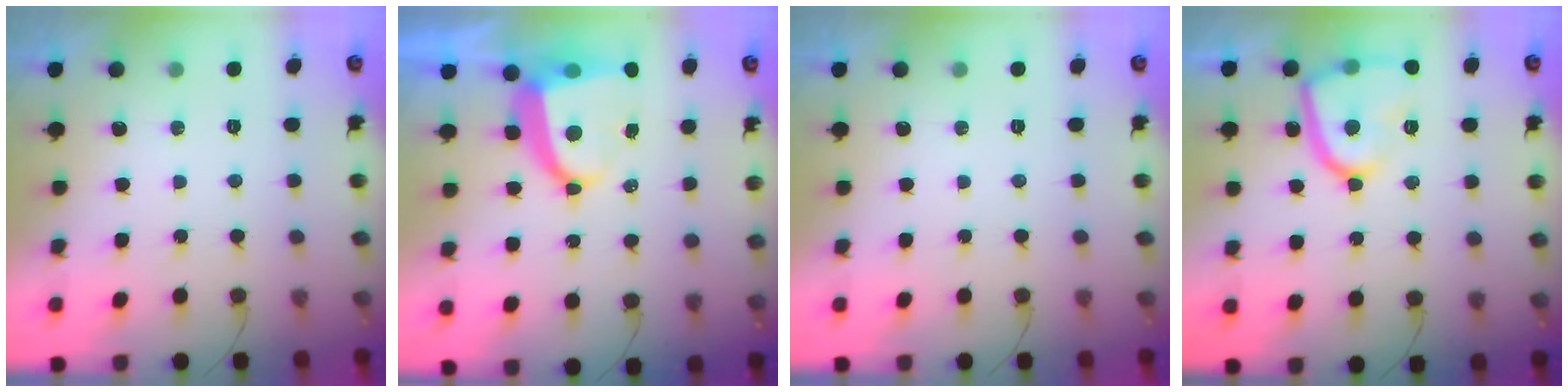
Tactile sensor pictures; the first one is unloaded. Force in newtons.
{"total": 8.8, "press": 8.7, "slide": 1.5}
{"total": 0.0}
{"total": 14.8, "press": 14.7, "slide": 1.7}